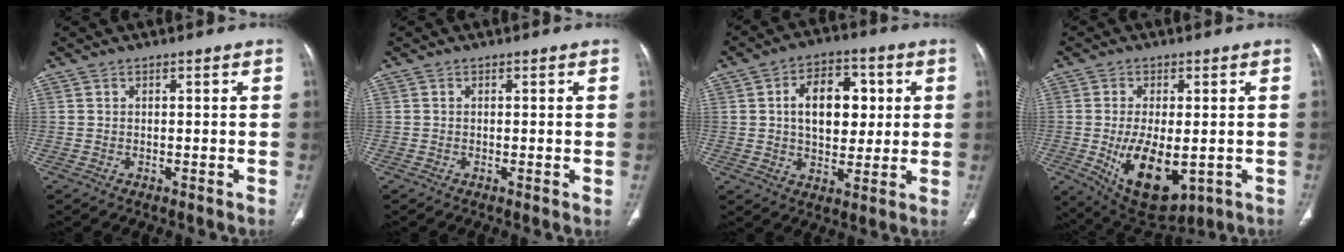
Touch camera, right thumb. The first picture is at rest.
{"total": 0.5, "force": [0.0, 0.1, 0.5], "torque": [-0.016, -0.004, -0.002]}
{"total": 12.7, "force": [2.2, 8.2, 9.4], "torque": [-0.106, 0.006, 0.035]}
{"total": 13.1, "force": [-2.7, 6.6, 11.0], "torque": [-0.174, -0.018, -0.021]}